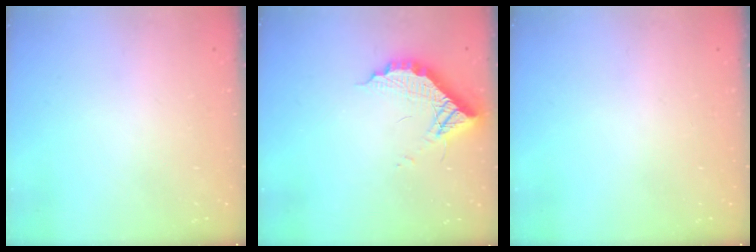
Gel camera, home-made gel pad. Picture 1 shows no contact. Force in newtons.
{"total": 10.6, "press": 10.6, "slide": 0.7}
{"total": 0.0}